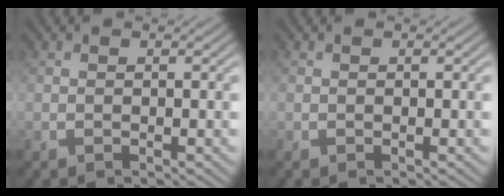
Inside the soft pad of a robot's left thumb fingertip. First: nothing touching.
{"total": 0.0}